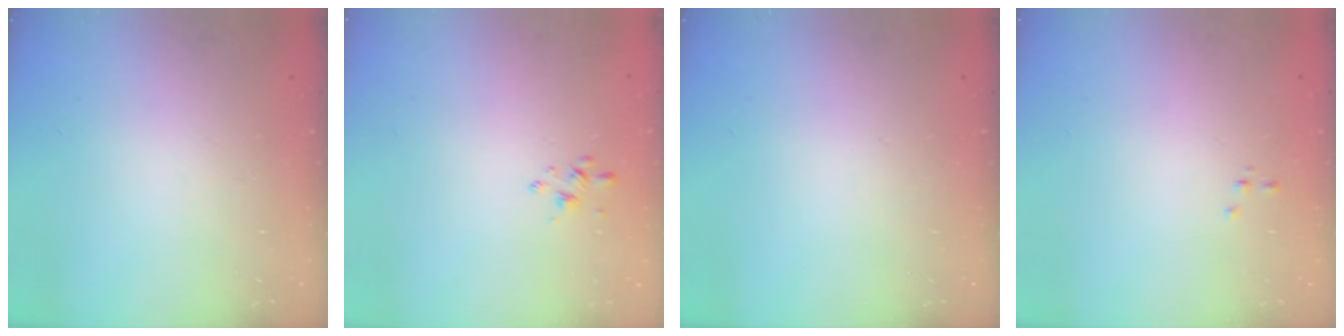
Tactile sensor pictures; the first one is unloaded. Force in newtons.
{"total": 2.1, "press": 2.0, "slide": 0.6}
{"total": 0.0}
{"total": 0.0}